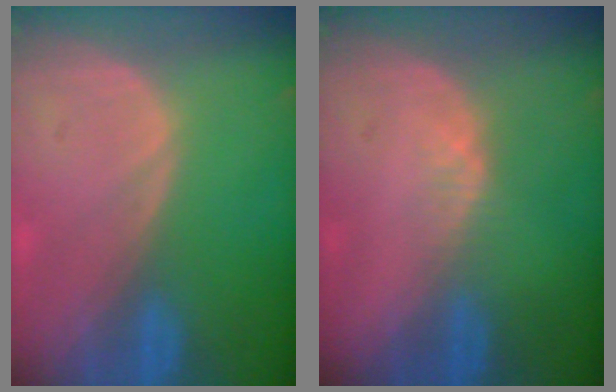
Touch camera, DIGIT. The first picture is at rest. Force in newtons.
{"total": 1.4, "press": 1.2, "slide": 0.7}